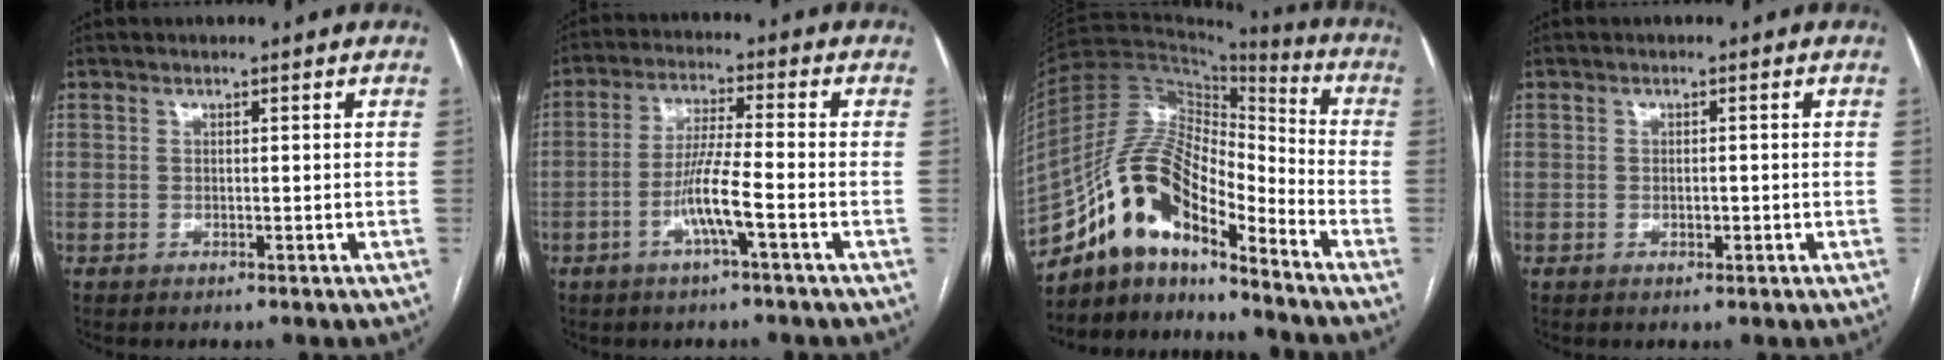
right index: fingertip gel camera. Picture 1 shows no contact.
{"total": 7.0, "force": [-2.7, -0.2, 6.5], "torque": [-0.129, 0.001, -0.053]}
{"total": 15.2, "force": [-11.0, 4.5, 9.3], "torque": [-0.170, 0.041, -0.198]}
{"total": 1.2, "force": [-0.3, 0.5, 1.0], "torque": [-0.019, 0.000, -0.003]}